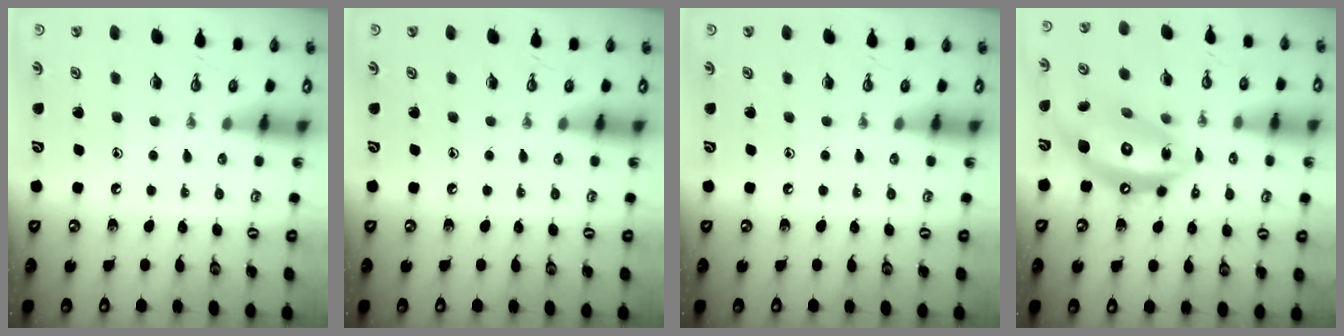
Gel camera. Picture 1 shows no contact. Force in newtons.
{"total": 0.0}
{"total": 0.0}
{"total": 16.9, "press": 16.8, "slide": 1.9}